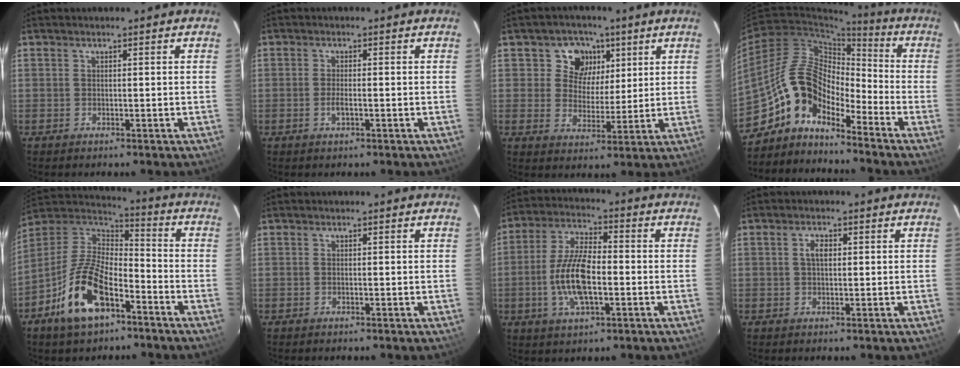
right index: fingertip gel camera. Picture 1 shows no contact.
{"total": 2.0, "force": [-0.8, 0.5, 1.8], "torque": [-0.036, -0.002, -0.014]}
{"total": 7.9, "force": [3.1, 6.9, 2.1], "torque": [-0.035, 0.001, 0.049]}
{"total": 11.0, "force": [-8.3, 5.5, 4.8], "torque": [-0.086, 0.034, -0.172]}
{"total": 16.6, "force": [-8.6, 7.9, 11.8], "torque": [-0.245, -0.004, -0.158]}
{"total": 0.0}
{"total": 11.8, "force": [-2.6, 4.6, 10.6], "torque": [-0.217, 0.001, -0.050]}
{"total": 2.4, "force": [0.5, 1.3, 2.0], "torque": [-0.038, 0.006, 0.008]}